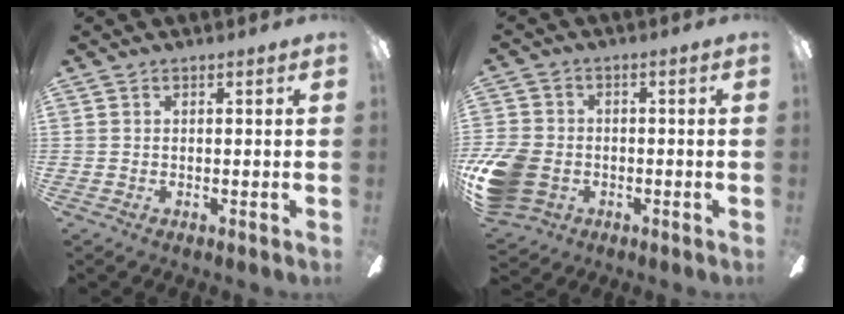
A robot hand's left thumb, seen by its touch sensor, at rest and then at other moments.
{"total": 11.8, "force": [-3.3, 9.0, 6.8], "torque": [-0.149, 0.024, -0.058]}